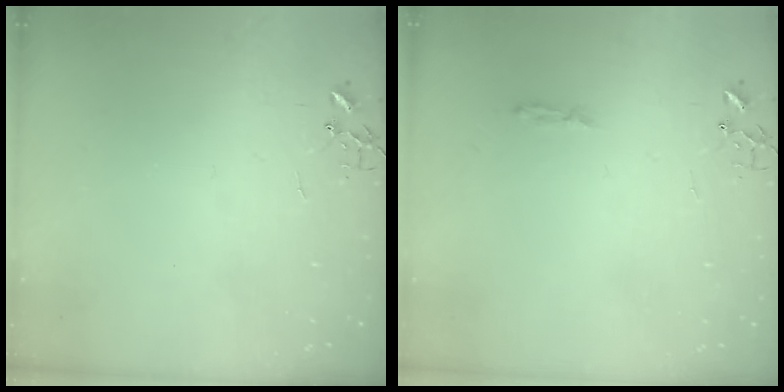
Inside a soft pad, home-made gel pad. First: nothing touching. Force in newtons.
{"total": 3.4, "press": 3.4, "slide": 0.4}